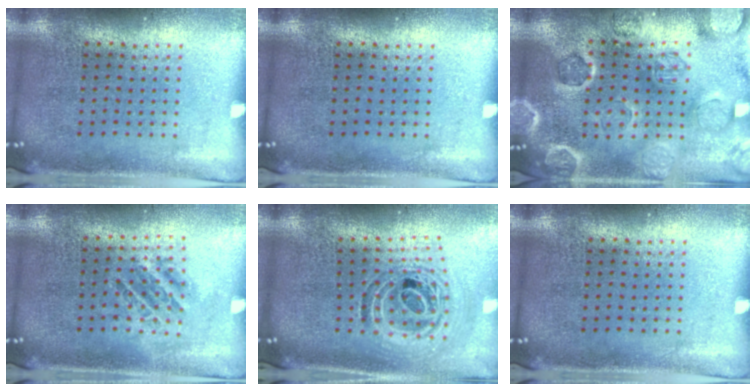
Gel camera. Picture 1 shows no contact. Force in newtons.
{"total": 0.0}
{"total": 2.6, "press": 2.6, "slide": 0.2}
{"total": 1.0, "press": 1.0, "slide": 0.4}
{"total": 1.2, "press": 1.1, "slide": 0.5}
{"total": 0.0}